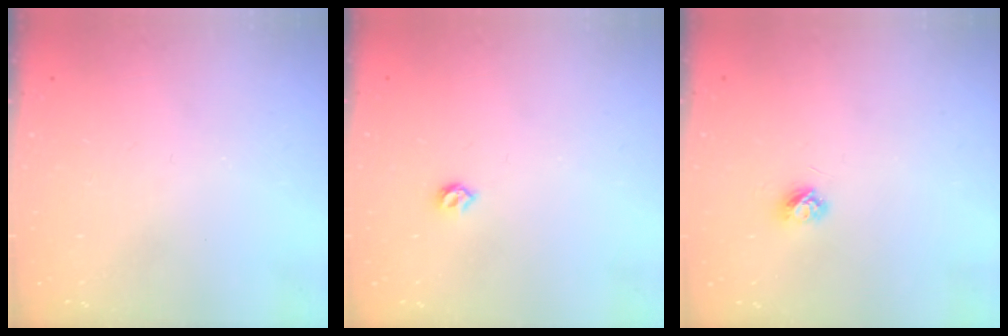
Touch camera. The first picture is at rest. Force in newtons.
{"total": 4.2, "press": 4.2, "slide": 0.7}
{"total": 3.7, "press": 3.7, "slide": 0.4}